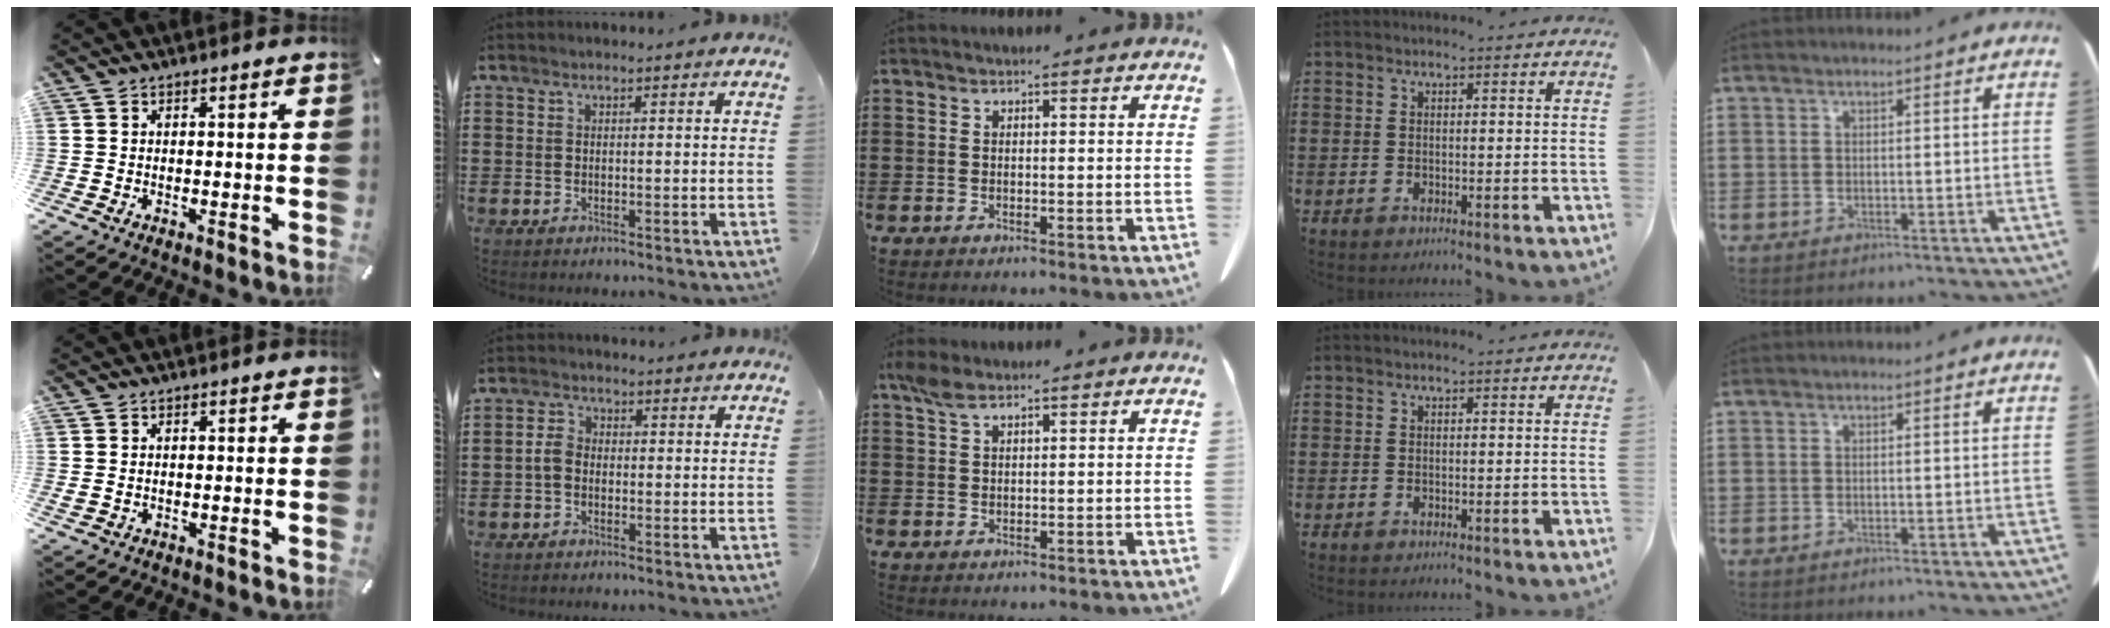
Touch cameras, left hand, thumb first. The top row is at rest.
{"thumb": {"total": 0.6, "force": [0.0, 0.5, 0.3], "torque": [-0.008, 0.001, 0.000]}, "index": {"total": 2.6, "force": [-0.7, 1.9, 1.6], "torque": [-0.046, 0.001, -0.018]}, "middle": {"total": 3.0, "force": [2.1, 1.0, 1.9], "torque": [-0.043, 0.002, 0.039]}}